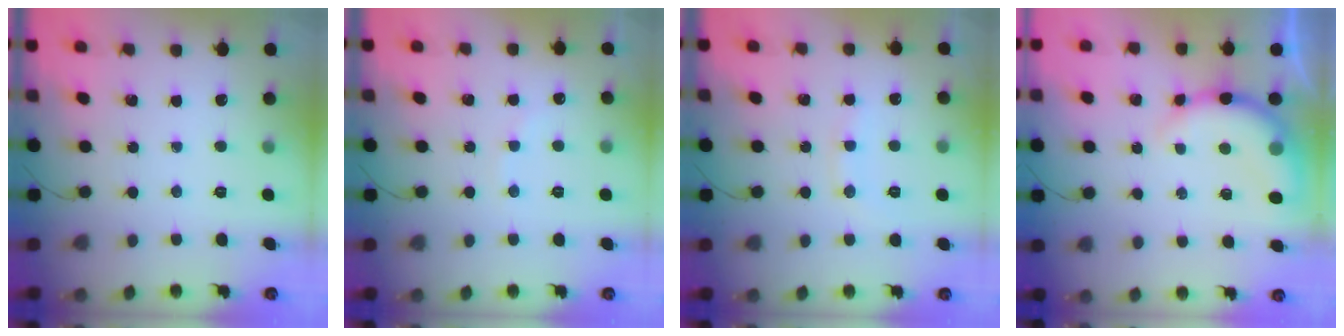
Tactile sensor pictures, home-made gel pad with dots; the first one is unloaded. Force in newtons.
{"total": 5.6, "press": 5.5, "slide": 1.1}
{"total": 7.7, "press": 7.7, "slide": 1.1}
{"total": 10.0, "press": 9.9, "slide": 1.0}